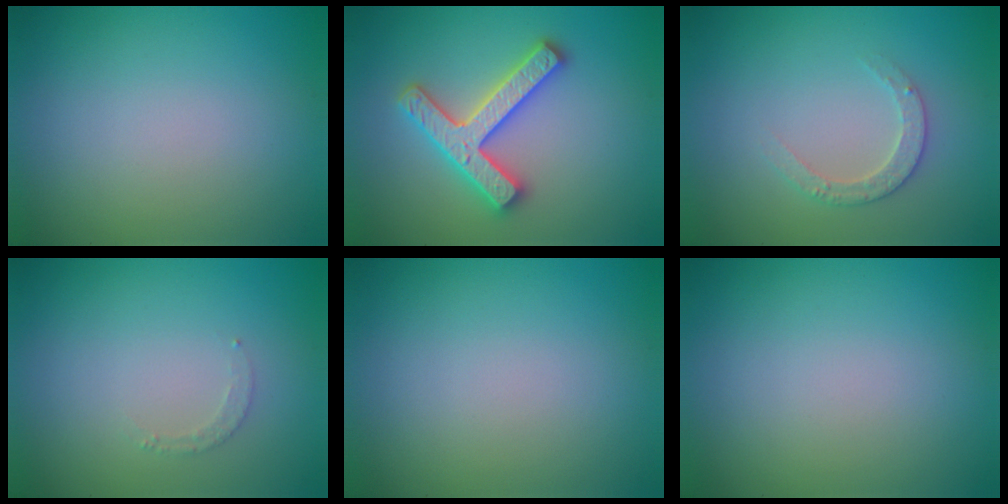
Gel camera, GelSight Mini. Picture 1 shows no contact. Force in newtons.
{"total": 4.7, "press": 4.6, "slide": 0.9}
{"total": 2.1, "press": 2.1, "slide": 0.3}
{"total": 0.9, "press": 0.9, "slide": 0.2}
{"total": 0.0}
{"total": 0.0}